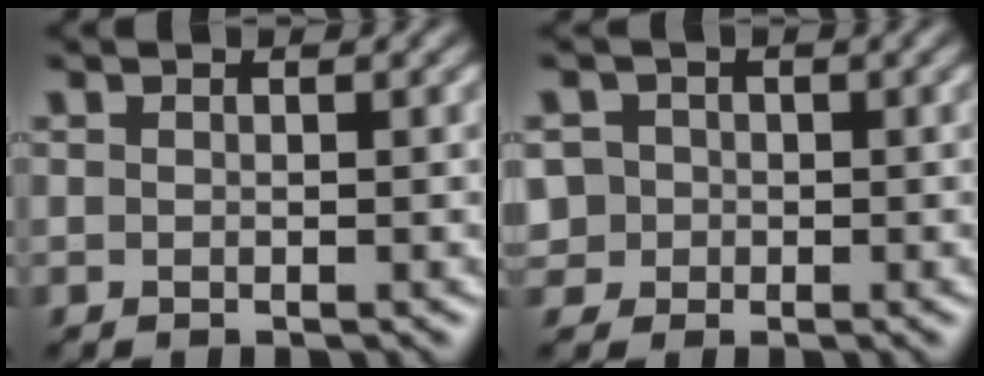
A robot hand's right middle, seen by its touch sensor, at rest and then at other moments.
{"total": 3.9, "force": [-0.2, 3.7, 1.2], "torque": [-0.015, 0.021, -0.020]}